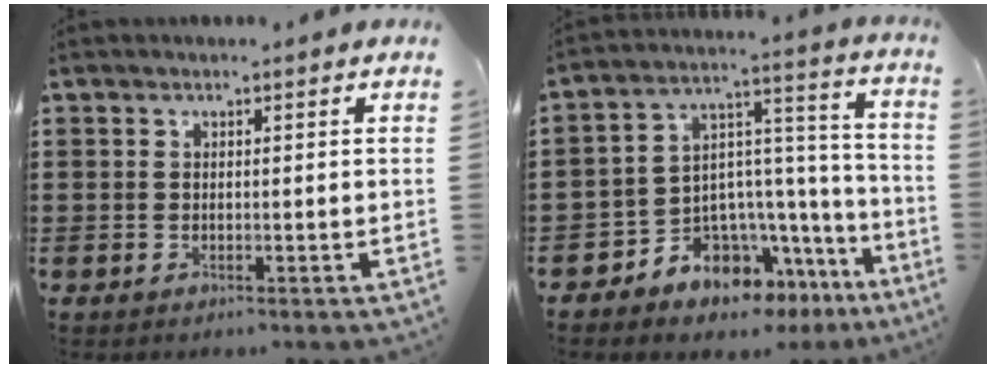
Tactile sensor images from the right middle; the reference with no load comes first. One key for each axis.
{"total": 7.6, "fx": -6.7, "fy": 3.6, "fz": 0.7, "tx": -0.022, "ty": 0.002, "tz": -0.129}